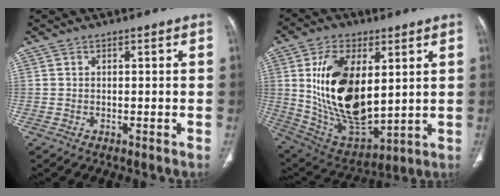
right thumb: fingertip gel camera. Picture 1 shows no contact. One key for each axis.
{"total": 21.7, "fx": 3.9, "fy": 11.8, "fz": 17.8, "tx": -0.314, "ty": -0.025, "tz": 0.089}